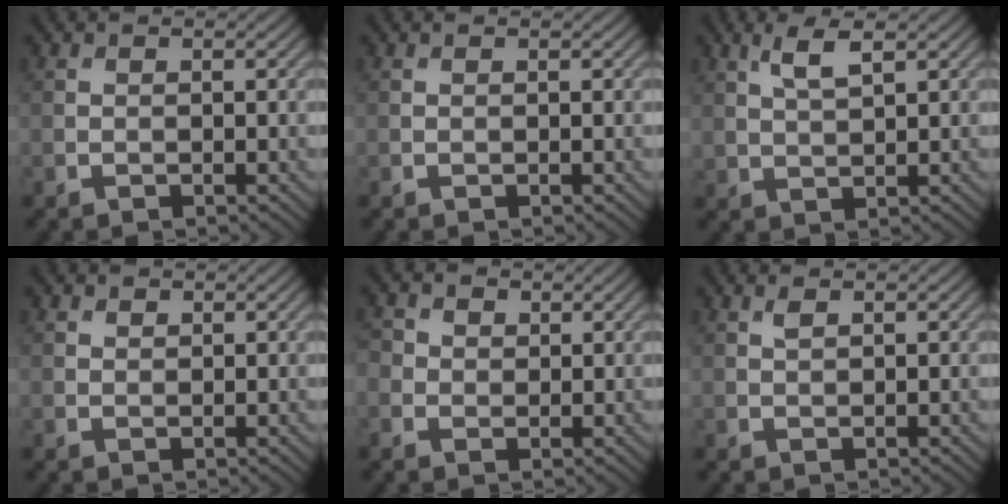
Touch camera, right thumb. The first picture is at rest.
{"total": 0.0}
{"total": 3.5, "force": [1.9, 1.1, 2.7], "torque": [-0.065, 0.001, 0.042]}
{"total": 0.8, "force": [0.7, 0.4, 0.1], "torque": [-0.001, 0.000, 0.012]}
{"total": 2.7, "force": [0.4, 2.5, 1.0], "torque": [-0.035, 0.005, 0.005]}
{"total": 0.8, "force": [0.5, 0.2, 0.6], "torque": [-0.016, 0.001, 0.011]}